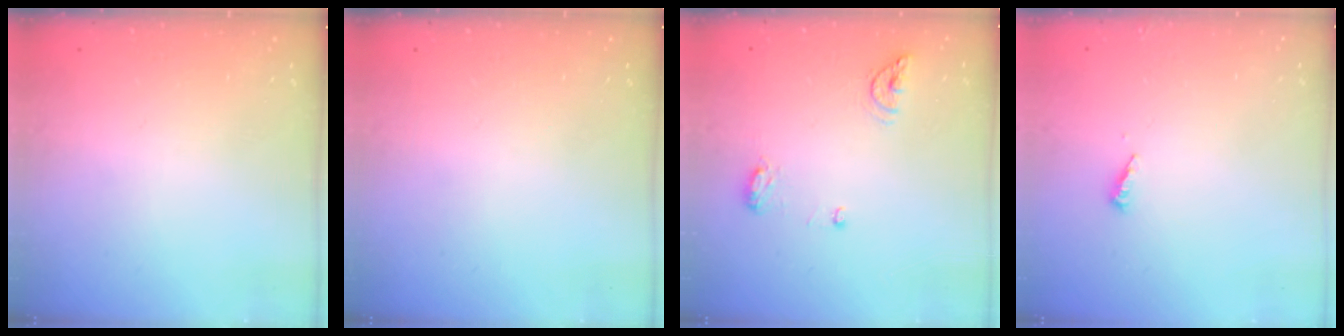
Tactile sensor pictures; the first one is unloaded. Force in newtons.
{"total": 0.0}
{"total": 11.0, "press": 8.3, "slide": 7.1}
{"total": 3.1, "press": 3.1, "slide": 0.2}